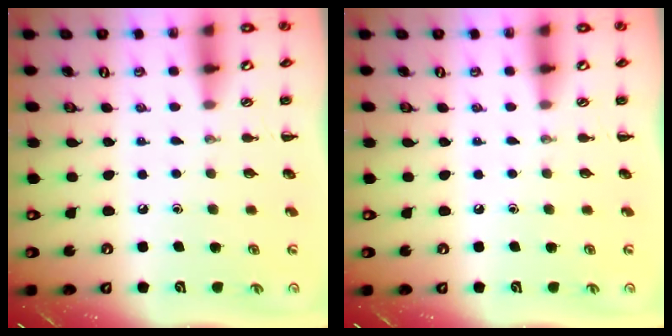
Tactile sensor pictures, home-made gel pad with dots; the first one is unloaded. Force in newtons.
{"total": 0.0}